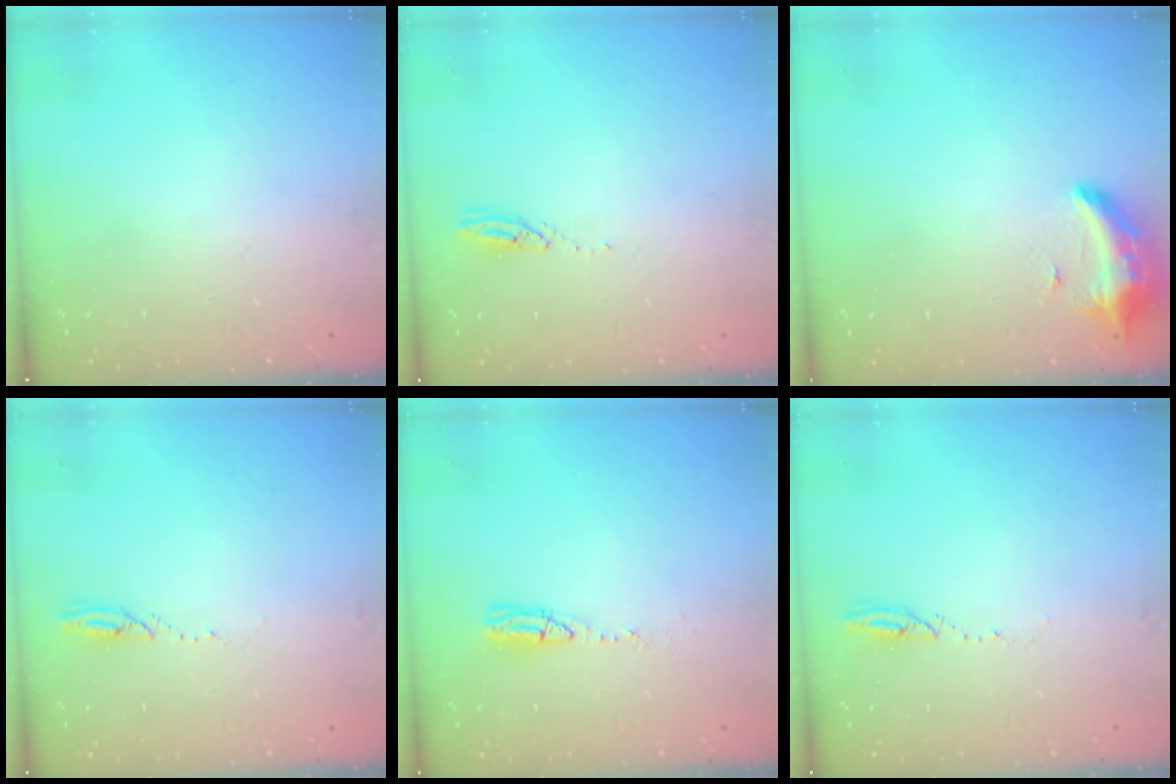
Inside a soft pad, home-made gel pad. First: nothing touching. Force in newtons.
{"total": 2.9, "press": 2.8, "slide": 0.4}
{"total": 15.2, "press": 10.5, "slide": 11.0}
{"total": 2.3, "press": 2.3, "slide": 0.3}
{"total": 6.2, "press": 5.8, "slide": 2.2}
{"total": 2.5, "press": 2.5, "slide": 0.2}